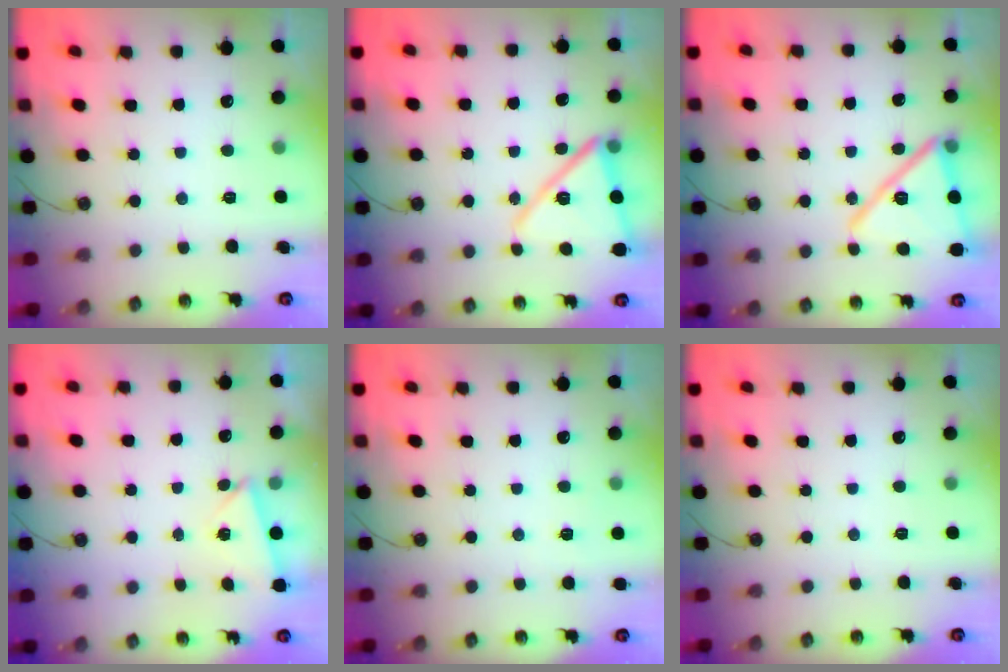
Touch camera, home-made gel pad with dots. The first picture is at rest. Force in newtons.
{"total": 15.5, "press": 15.3, "slide": 2.2}
{"total": 17.8, "press": 16.4, "slide": 7.0}
{"total": 2.6, "press": 2.2, "slide": 1.4}
{"total": 2.1, "press": 2.1, "slide": 0.4}
{"total": 0.0}